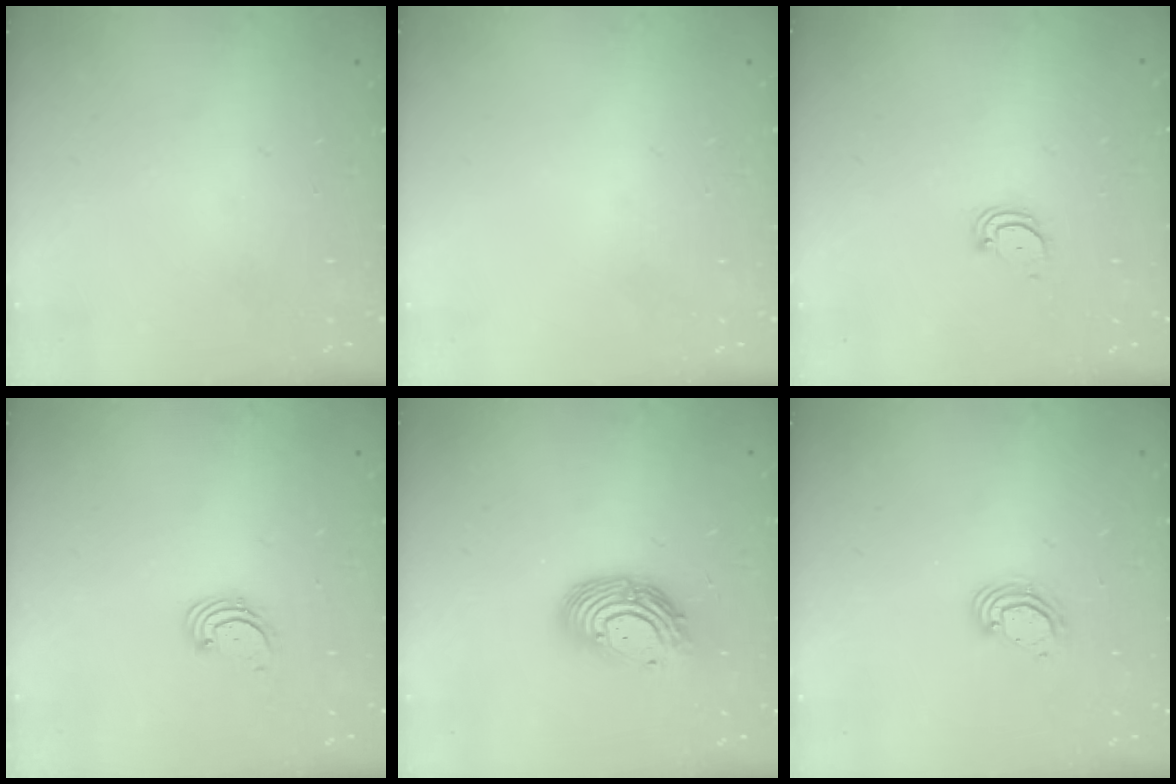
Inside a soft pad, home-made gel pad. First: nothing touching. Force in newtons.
{"total": 0.0}
{"total": 3.0, "press": 3.0, "slide": 0.2}
{"total": 1.7, "press": 1.7, "slide": 0.2}
{"total": 11.9, "press": 11.8, "slide": 1.3}
{"total": 4.8, "press": 4.8, "slide": 0.3}